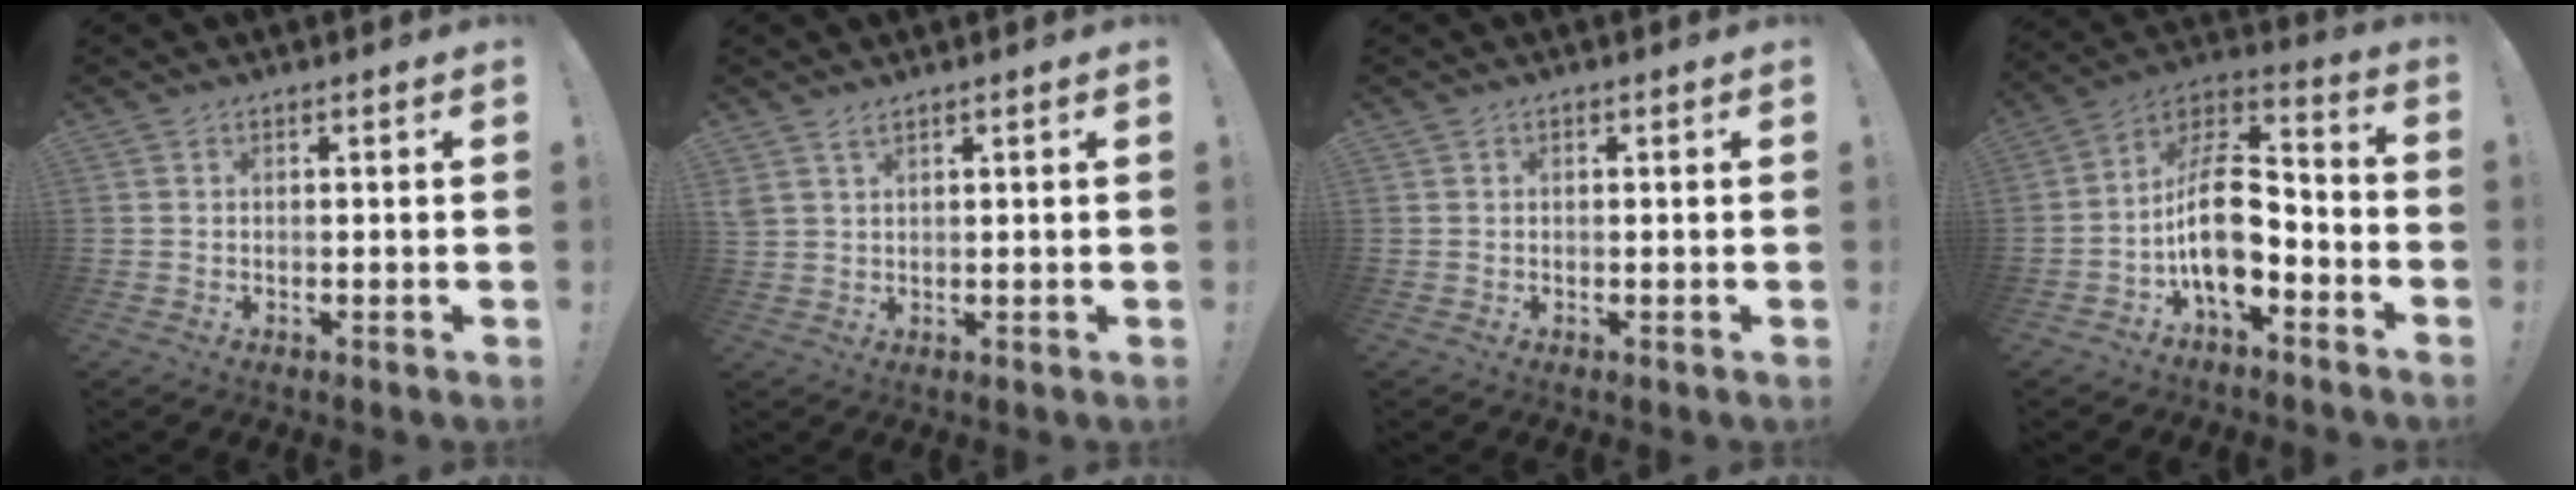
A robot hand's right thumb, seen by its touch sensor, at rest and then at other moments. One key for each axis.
{"total": 2.3, "fx": 1.7, "fy": 0.5, "fz": 1.6, "tx": -0.037, "ty": -0.003, "tz": 0.032}
{"total": 0.0}
{"total": 16.7, "fx": -4.5, "fy": 8.8, "fz": 13.5, "tx": -0.247, "ty": 0.026, "tz": -0.071}